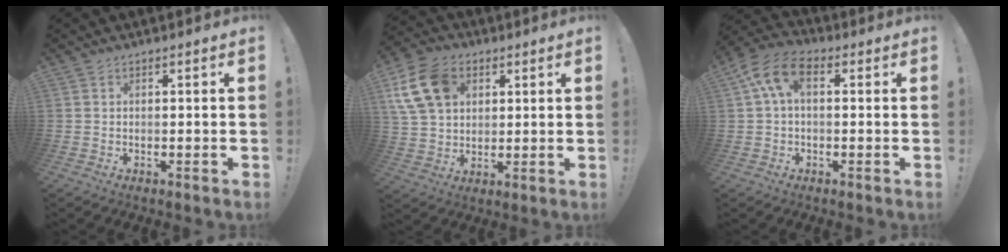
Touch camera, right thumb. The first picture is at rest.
{"total": 14.8, "force": [5.8, 10.9, 8.3], "torque": [-0.158, -0.018, 0.115]}
{"total": 9.1, "force": [2.4, 5.5, 6.9], "torque": [-0.139, 0.003, 0.049]}